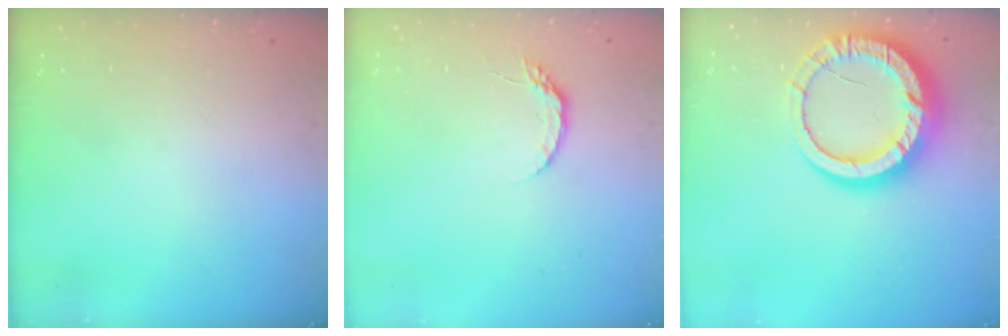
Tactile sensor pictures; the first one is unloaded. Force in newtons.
{"total": 4.9, "press": 4.8, "slide": 0.7}
{"total": 16.2, "press": 16.2, "slide": 1.5}